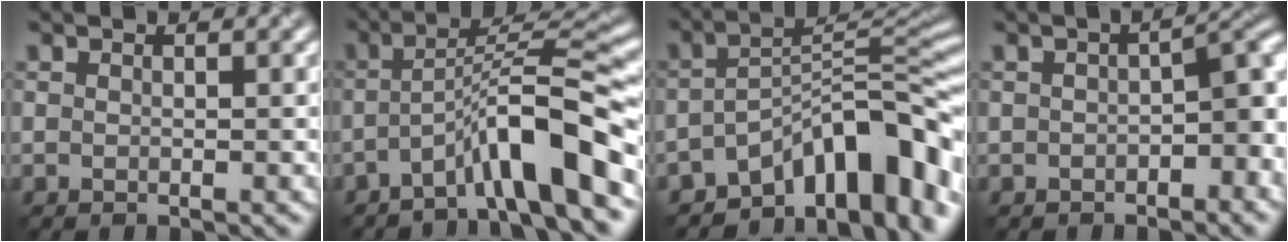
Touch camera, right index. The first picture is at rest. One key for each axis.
{"total": 7.6, "fx": -3.8, "fy": 1.0, "fz": 6.5, "tx": -0.105, "ty": 0.024, "tz": -0.068}
{"total": 11.4, "fx": -7.1, "fy": 4.7, "fz": 7.6, "tx": -0.081, "ty": 0.006, "tz": -0.123}
{"total": 4.2, "fx": -1.5, "fy": 2.2, "fz": 3.2, "tx": -0.028, "ty": 0.007, "tz": -0.029}